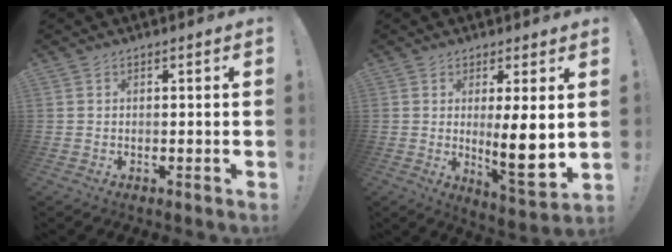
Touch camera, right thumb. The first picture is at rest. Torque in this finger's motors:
{"motor_torque": [-0.14, 0.92, 0.50, -0.22, 0.07]}